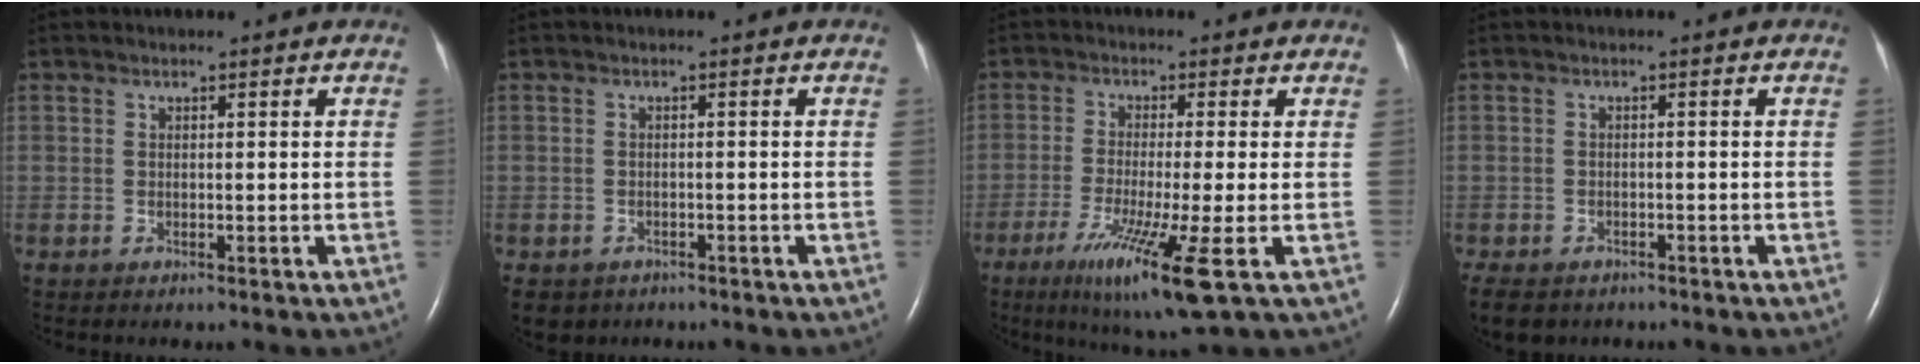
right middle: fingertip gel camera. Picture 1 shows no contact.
{"total": 3.6, "force": [-2.5, 2.6, 0.4], "torque": [-0.005, 0.002, -0.036]}
{"total": 10.3, "force": [-4.5, -0.6, 9.3], "torque": [-0.177, -0.039, -0.076]}
{"total": 8.9, "force": [-6.0, 5.6, 3.5], "torque": [-0.086, -0.013, -0.080]}